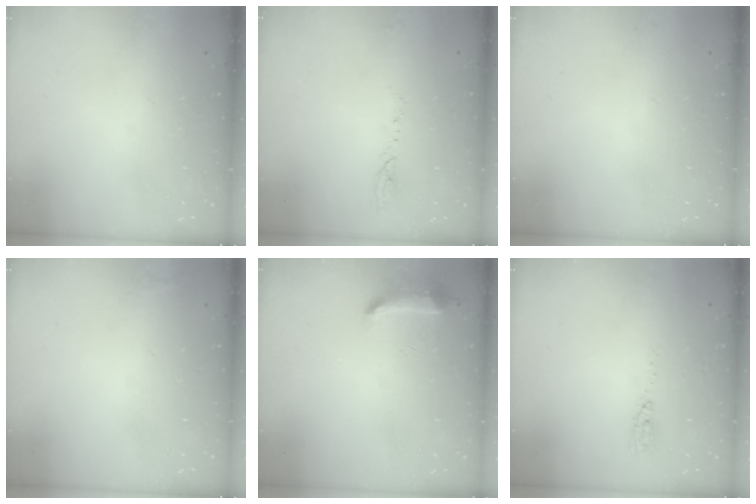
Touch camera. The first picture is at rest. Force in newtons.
{"total": 4.7, "press": 4.7, "slide": 0.5}
{"total": 0.0}
{"total": 9.7, "press": 4.2, "slide": 8.8}
{"total": 8.7, "press": 8.5, "slide": 2.0}
{"total": 3.6, "press": 3.4, "slide": 1.3}